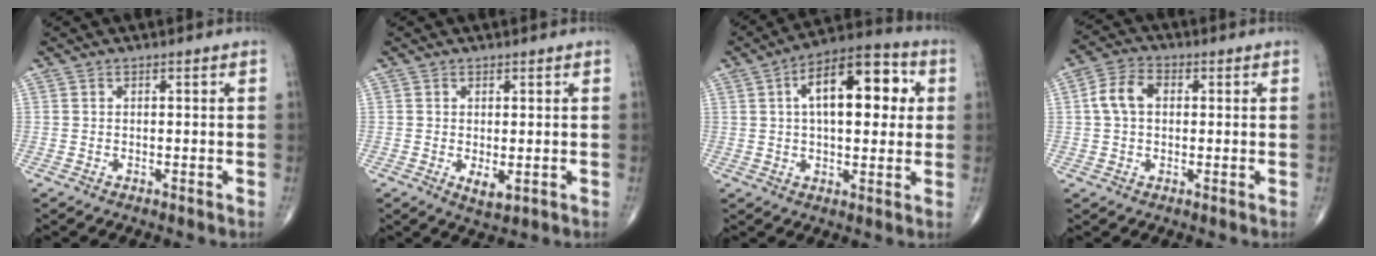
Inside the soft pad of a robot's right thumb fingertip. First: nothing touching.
{"total": 2.7, "force": [-0.4, 1.3, 2.4], "torque": [-0.038, -0.009, -0.001]}
{"total": 16.7, "force": [3.9, 7.9, 14.1], "torque": [-0.185, 0.020, 0.052]}
{"total": 7.7, "force": [1.0, 5.0, 5.7], "torque": [-0.115, 0.025, 0.013]}